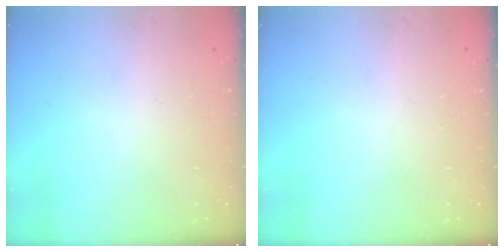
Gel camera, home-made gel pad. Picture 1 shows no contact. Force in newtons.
{"total": 0.0}